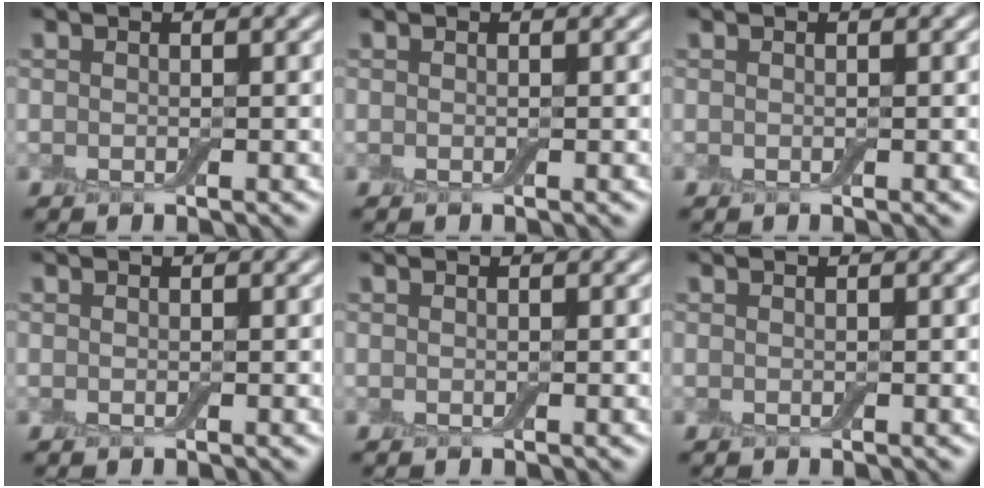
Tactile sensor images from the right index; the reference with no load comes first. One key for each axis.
{"total": 0.0}
{"total": 0.0}
{"total": 0.0}
{"total": 0.0}
{"total": 0.0}